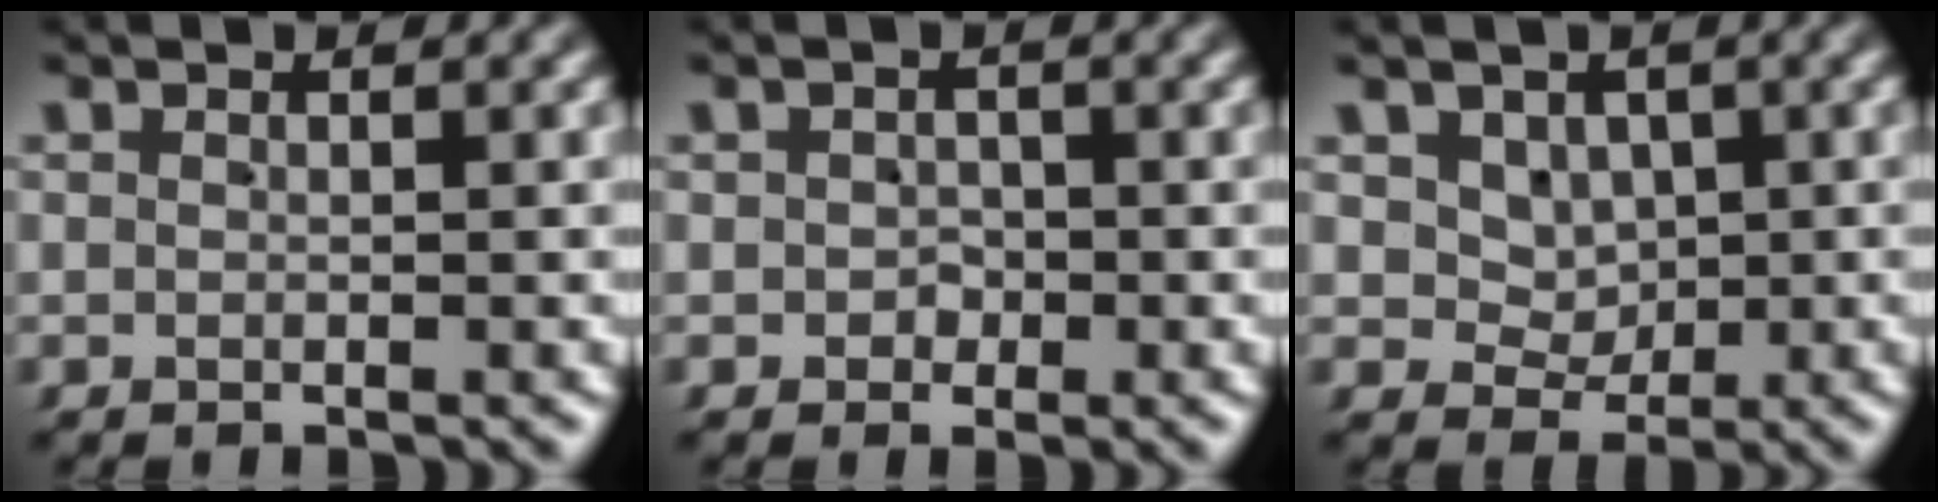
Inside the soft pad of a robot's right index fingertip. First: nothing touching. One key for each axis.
{"total": 1.4, "fx": -0.4, "fy": 1.3, "fz": 0.2, "tx": 0.010, "ty": -0.002, "tz": -0.007}
{"total": 3.8, "fx": 1.2, "fy": 3.4, "fz": 1.3, "tx": -0.013, "ty": -0.009, "tz": 0.028}